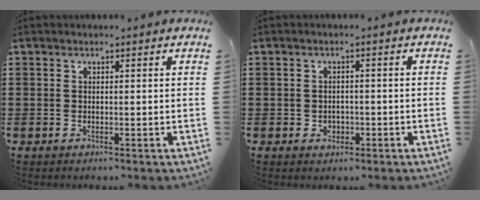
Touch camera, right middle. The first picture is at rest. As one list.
[{"total": 1.4, "force": [-0.4, 1.1, 0.7], "torque": [-0.017, 0.002, -0.010]}]